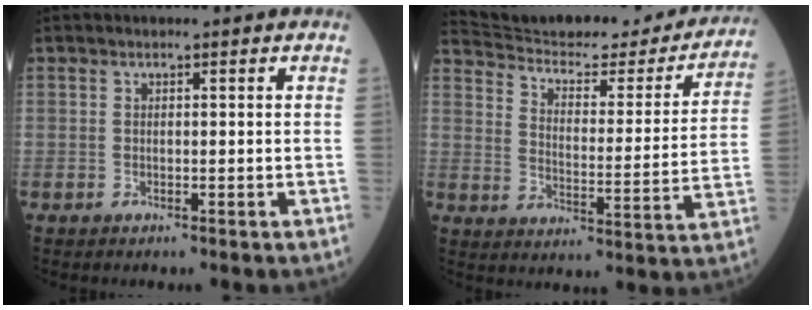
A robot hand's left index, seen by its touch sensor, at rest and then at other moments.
{"total": 27.9, "force": [25.8, 5.5, 8.9], "torque": [-0.141, -0.058, 0.329]}